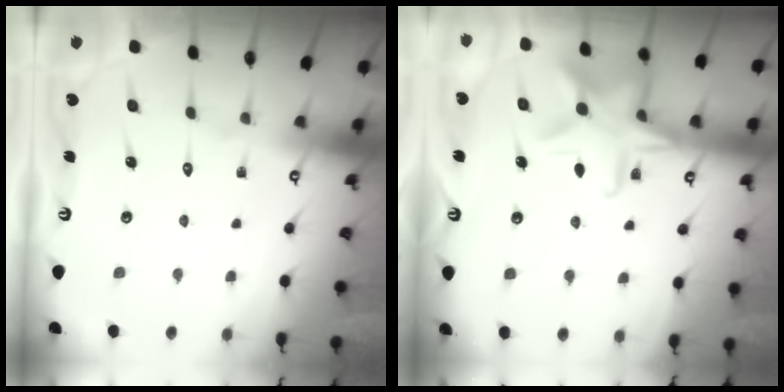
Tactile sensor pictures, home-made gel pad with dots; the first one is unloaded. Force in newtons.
{"total": 15.5, "press": 15.5, "slide": 1.0}